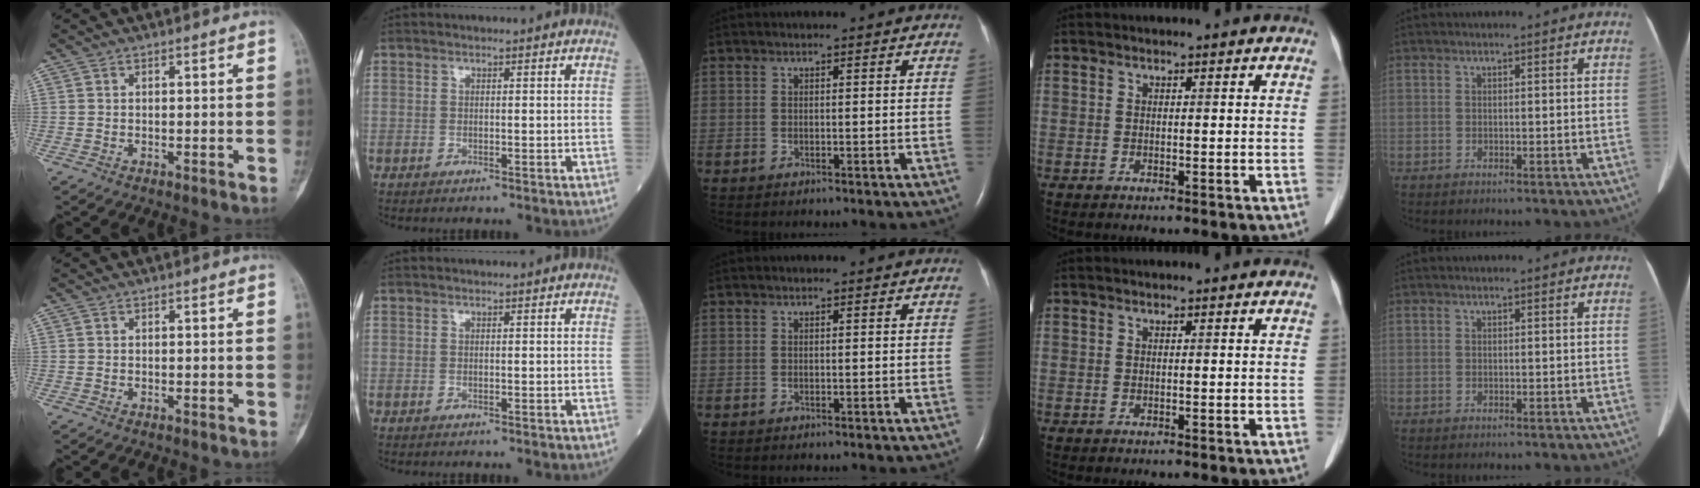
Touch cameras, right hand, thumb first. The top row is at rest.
{}